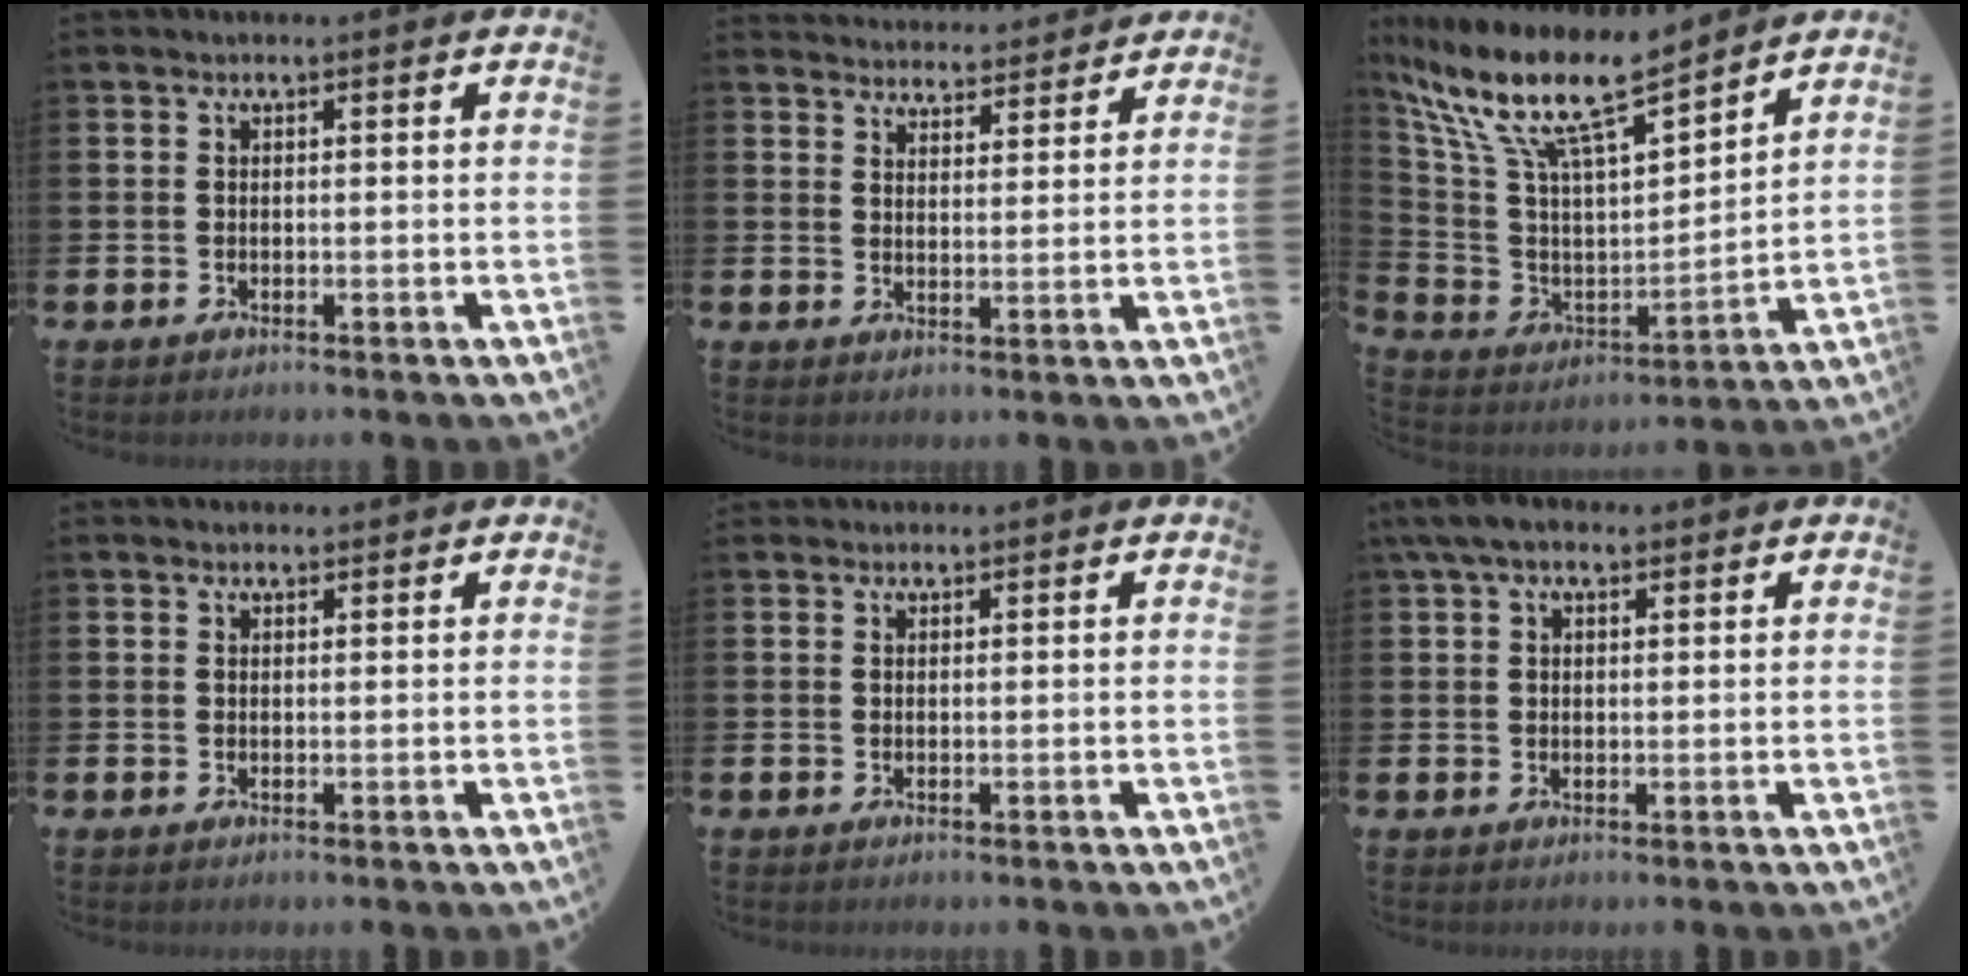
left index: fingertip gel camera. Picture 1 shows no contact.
{"total": 4.5, "force": [4.4, 0.6, -0.3], "torque": [0.004, -0.034, 0.077]}
{"total": 13.2, "force": [10.9, 2.8, 7.0], "torque": [-0.179, -0.067, 0.188]}
{"total": 1.4, "force": [1.3, 0.4, 0.1], "torque": [0.008, -0.003, 0.023]}
{"total": 0.9, "force": [0.9, 0.2, 0.0], "torque": [0.008, -0.002, 0.016]}
{"total": 4.8, "force": [3.7, 1.9, 2.5], "torque": [-0.045, -0.004, 0.066]}